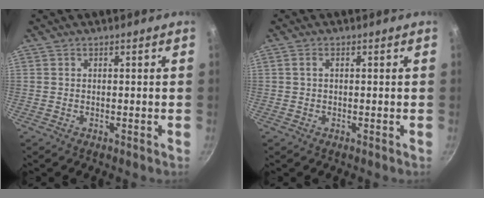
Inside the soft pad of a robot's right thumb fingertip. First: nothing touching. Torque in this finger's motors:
{"motor_torque": [-0.48, 0.46, -0.17, -0.24, 0.05]}